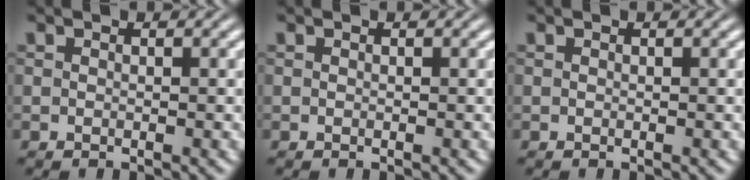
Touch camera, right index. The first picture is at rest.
{"total": 0.0}
{"total": 0.0}